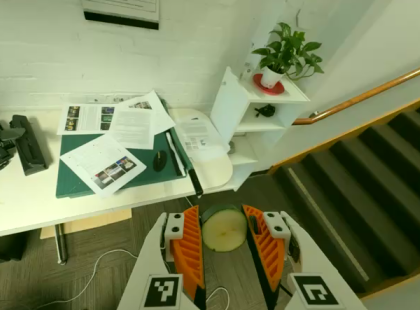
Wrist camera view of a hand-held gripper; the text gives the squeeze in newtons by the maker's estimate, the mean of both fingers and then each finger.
{"total": 11.6, "left": 11.8, "right": 11.5}